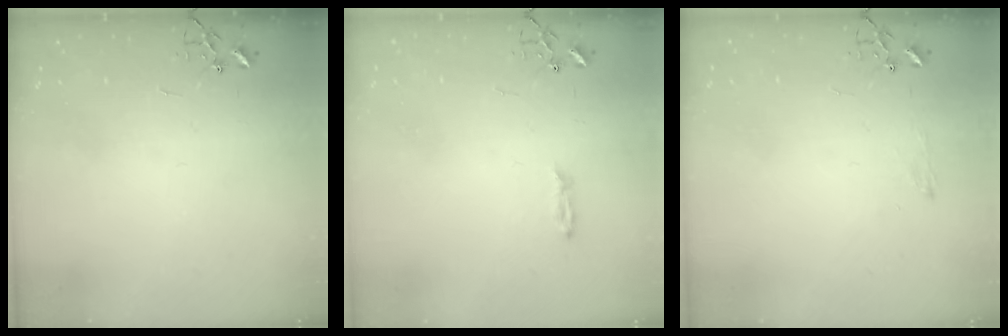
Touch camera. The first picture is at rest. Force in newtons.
{"total": 2.7, "press": 2.7, "slide": 0.4}
{"total": 5.6, "press": 5.6, "slide": 0.7}